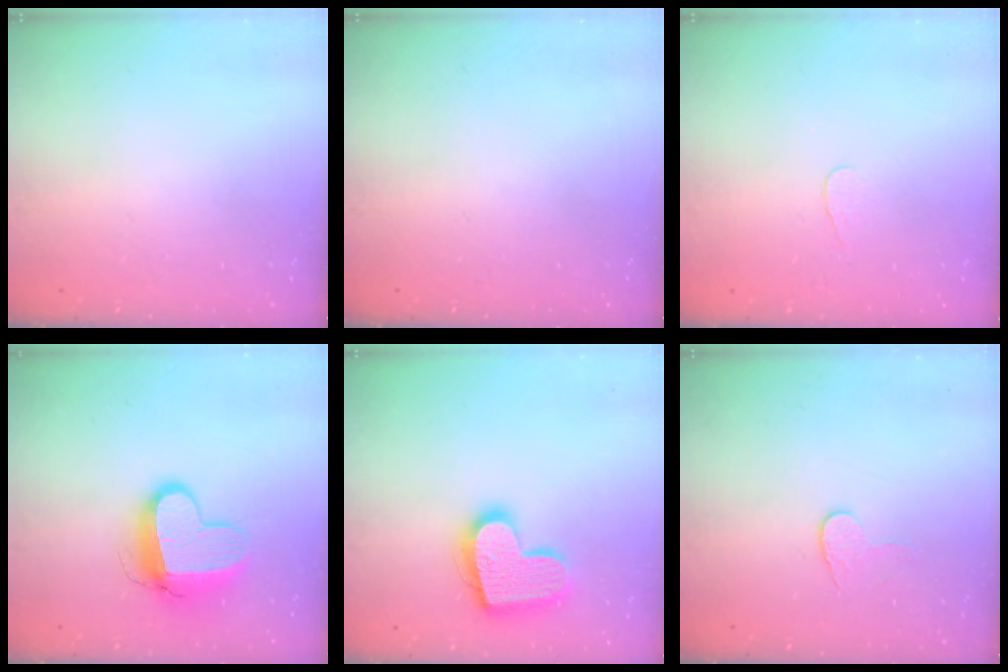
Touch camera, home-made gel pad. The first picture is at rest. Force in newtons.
{"total": 0.0}
{"total": 2.8, "press": 2.7, "slide": 0.3}
{"total": 12.4, "press": 12.3, "slide": 1.3}
{"total": 17.3, "press": 17.3, "slide": 1.1}
{"total": 3.7, "press": 3.7, "slide": 0.3}